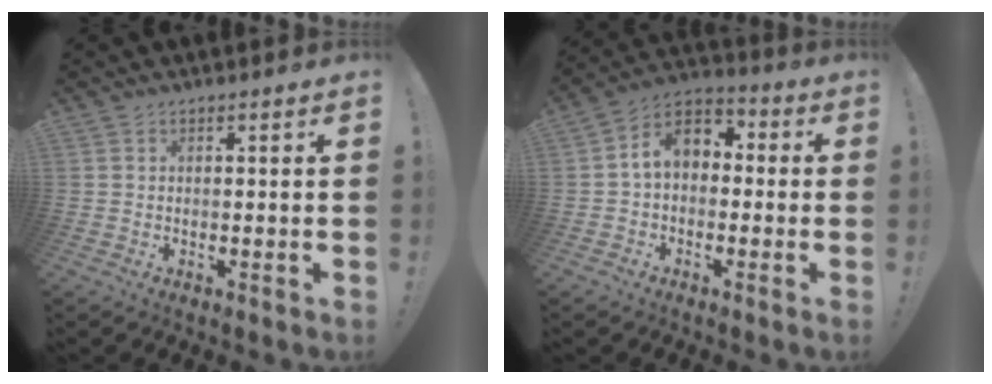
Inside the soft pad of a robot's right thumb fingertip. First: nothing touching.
{"total": 8.5, "force": [0.4, 5.9, 6.1], "torque": [-0.113, 0.020, 0.013]}